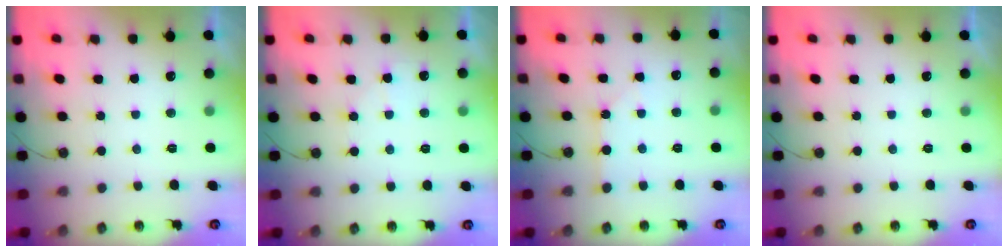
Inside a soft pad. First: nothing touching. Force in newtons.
{"total": 4.9, "press": 4.8, "slide": 0.7}
{"total": 1.1, "press": 1.1, "slide": 0.2}
{"total": 0.0}